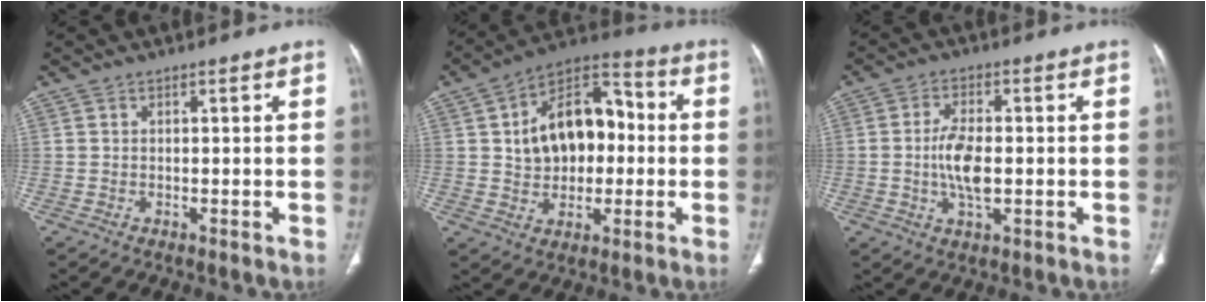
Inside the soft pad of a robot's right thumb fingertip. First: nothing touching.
{"total": 16.6, "force": [1.2, 11.4, 12.1], "torque": [-0.148, 0.033, 0.016]}
{"total": 7.2, "force": [-0.6, 3.1, 6.4], "torque": [-0.130, 0.001, -0.013]}